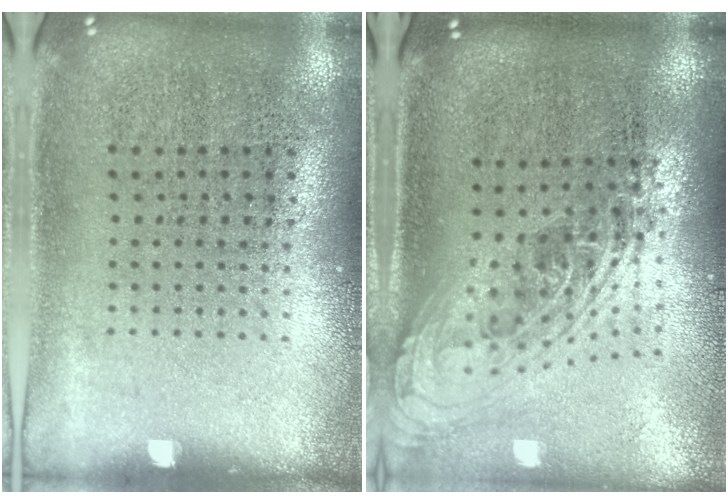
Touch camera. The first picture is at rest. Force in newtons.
{"total": 2.2, "press": 1.6, "slide": 1.4}